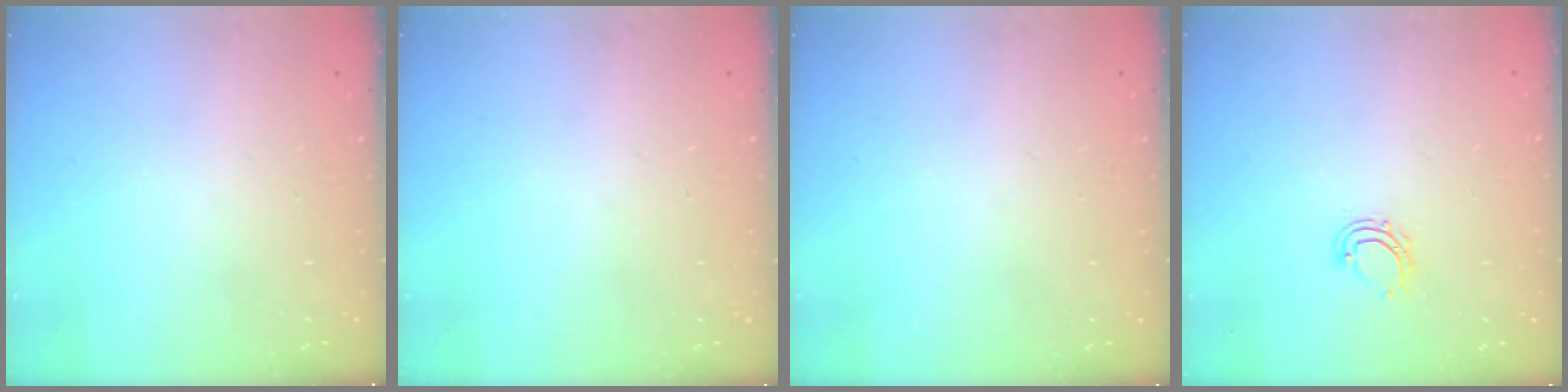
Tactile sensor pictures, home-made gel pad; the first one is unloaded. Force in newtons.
{"total": 0.0}
{"total": 0.0}
{"total": 6.0, "press": 5.9, "slide": 1.0}